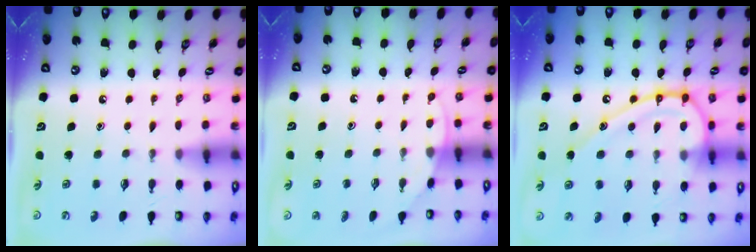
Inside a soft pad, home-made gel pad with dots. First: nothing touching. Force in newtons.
{"total": 3.9, "press": 3.8, "slide": 0.4}
{"total": 15.6, "press": 15.5, "slide": 1.6}